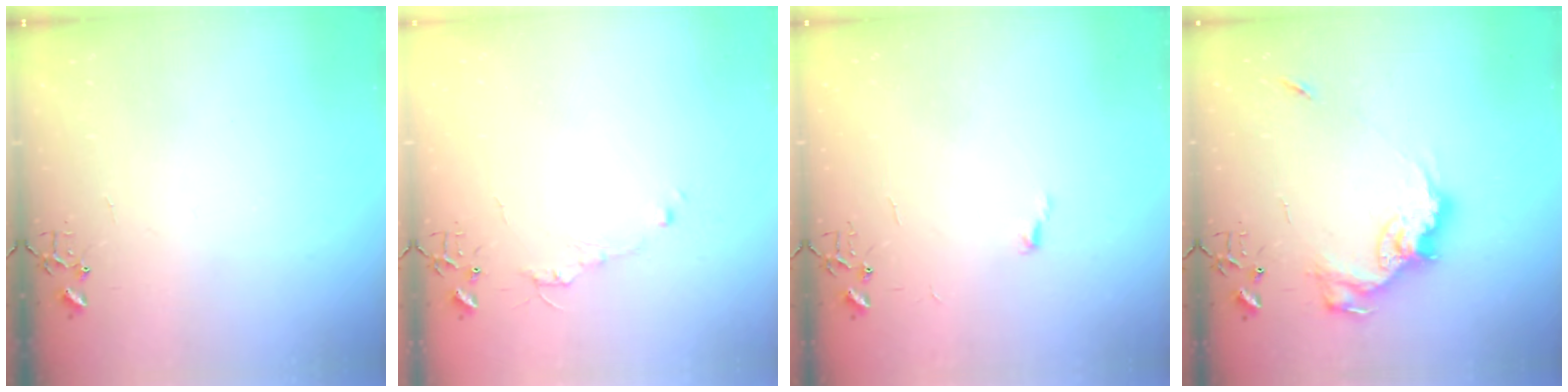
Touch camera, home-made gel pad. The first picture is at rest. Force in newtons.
{"total": 5.0, "press": 5.0, "slide": 0.6}
{"total": 3.5, "press": 3.5, "slide": 0.4}
{"total": 14.8, "press": 14.8, "slide": 0.8}